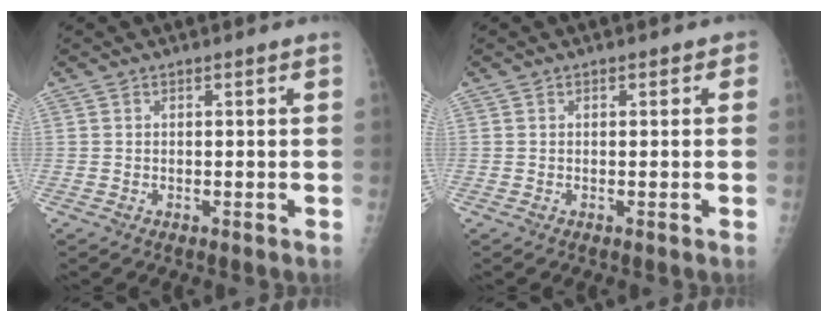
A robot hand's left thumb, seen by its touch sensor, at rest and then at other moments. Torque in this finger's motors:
{"motor_torque": [-0.04, -0.01, -0.15, 0.03, 0.04]}